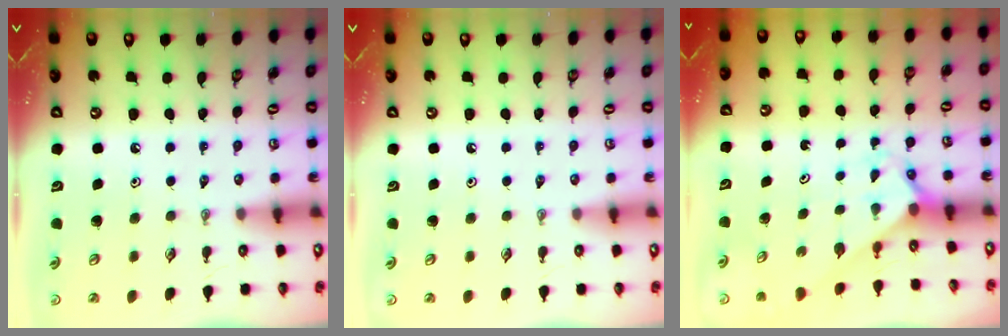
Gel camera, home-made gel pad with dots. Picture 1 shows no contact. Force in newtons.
{"total": 0.0}
{"total": 2.0, "press": 2.0, "slide": 0.2}